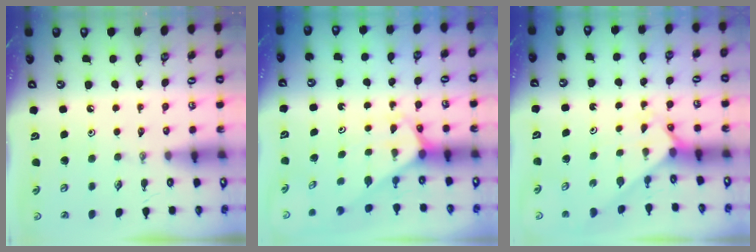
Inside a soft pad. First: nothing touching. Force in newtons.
{"total": 2.4, "press": 2.4, "slide": 0.2}
{"total": 1.9, "press": 1.9, "slide": 0.2}